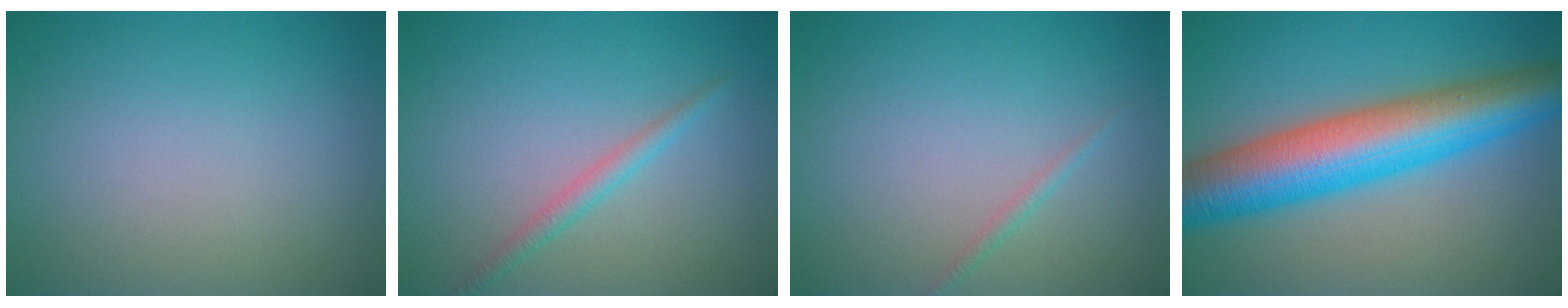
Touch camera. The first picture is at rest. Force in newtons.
{"total": 1.6, "press": 1.6, "slide": 0.1}
{"total": 0.7, "press": 0.7, "slide": 0.1}
{"total": 10.9, "press": 10.9, "slide": 0.1}